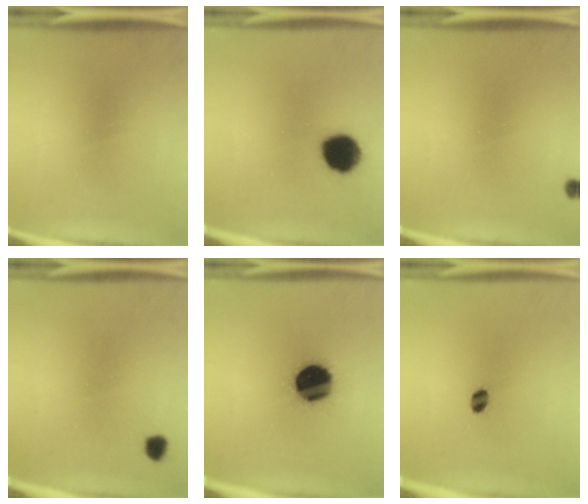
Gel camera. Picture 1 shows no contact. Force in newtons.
{"total": 8.0}
{"total": 0.8}
{"total": 1.9}
{"total": 16.9}
{"total": 2.8}